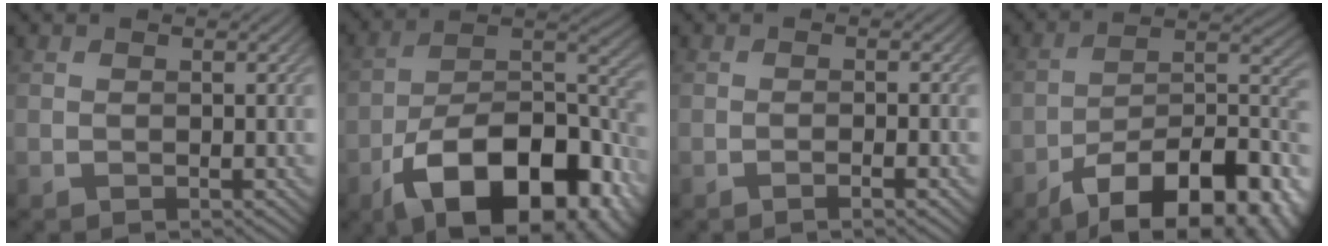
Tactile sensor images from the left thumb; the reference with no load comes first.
{"total": 19.3, "force": [-10.6, 9.3, 13.2], "torque": [-0.209, -0.033, -0.166]}
{"total": 2.2, "force": [-1.1, 0.3, 1.9], "torque": [-0.029, 0.007, -0.026]}
{"total": 17.5, "force": [-11.5, 7.0, 11.2], "torque": [-0.171, -0.018, -0.168]}